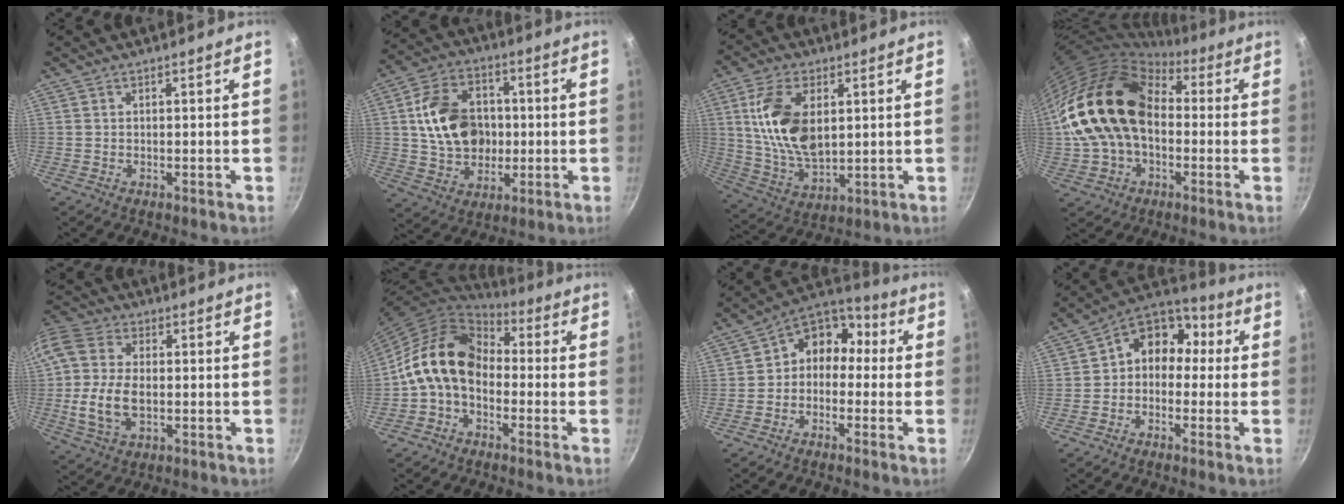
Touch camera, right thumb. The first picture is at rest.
{"total": 15.7, "force": [1.1, 12.0, 10.1], "torque": [-0.147, 0.017, 0.021]}
{"total": 15.0, "force": [3.3, 8.4, 12.0], "torque": [-0.214, -0.017, 0.072]}
{"total": 22.0, "force": [0.6, 15.5, 15.5], "torque": [-0.285, 0.050, 0.003]}
{"total": 13.3, "force": [-0.7, 8.5, 10.2], "torque": [-0.208, 0.016, -0.022]}
{"total": 13.9, "force": [-1.3, 10.0, 9.5], "torque": [-0.146, 0.043, -0.045]}
{"total": 9.4, "force": [-0.7, 7.7, 5.2], "torque": [-0.047, 0.049, -0.036]}
{"total": 10.3, "force": [0.1, 8.5, 5.9], "torque": [-0.049, 0.044, -0.024]}